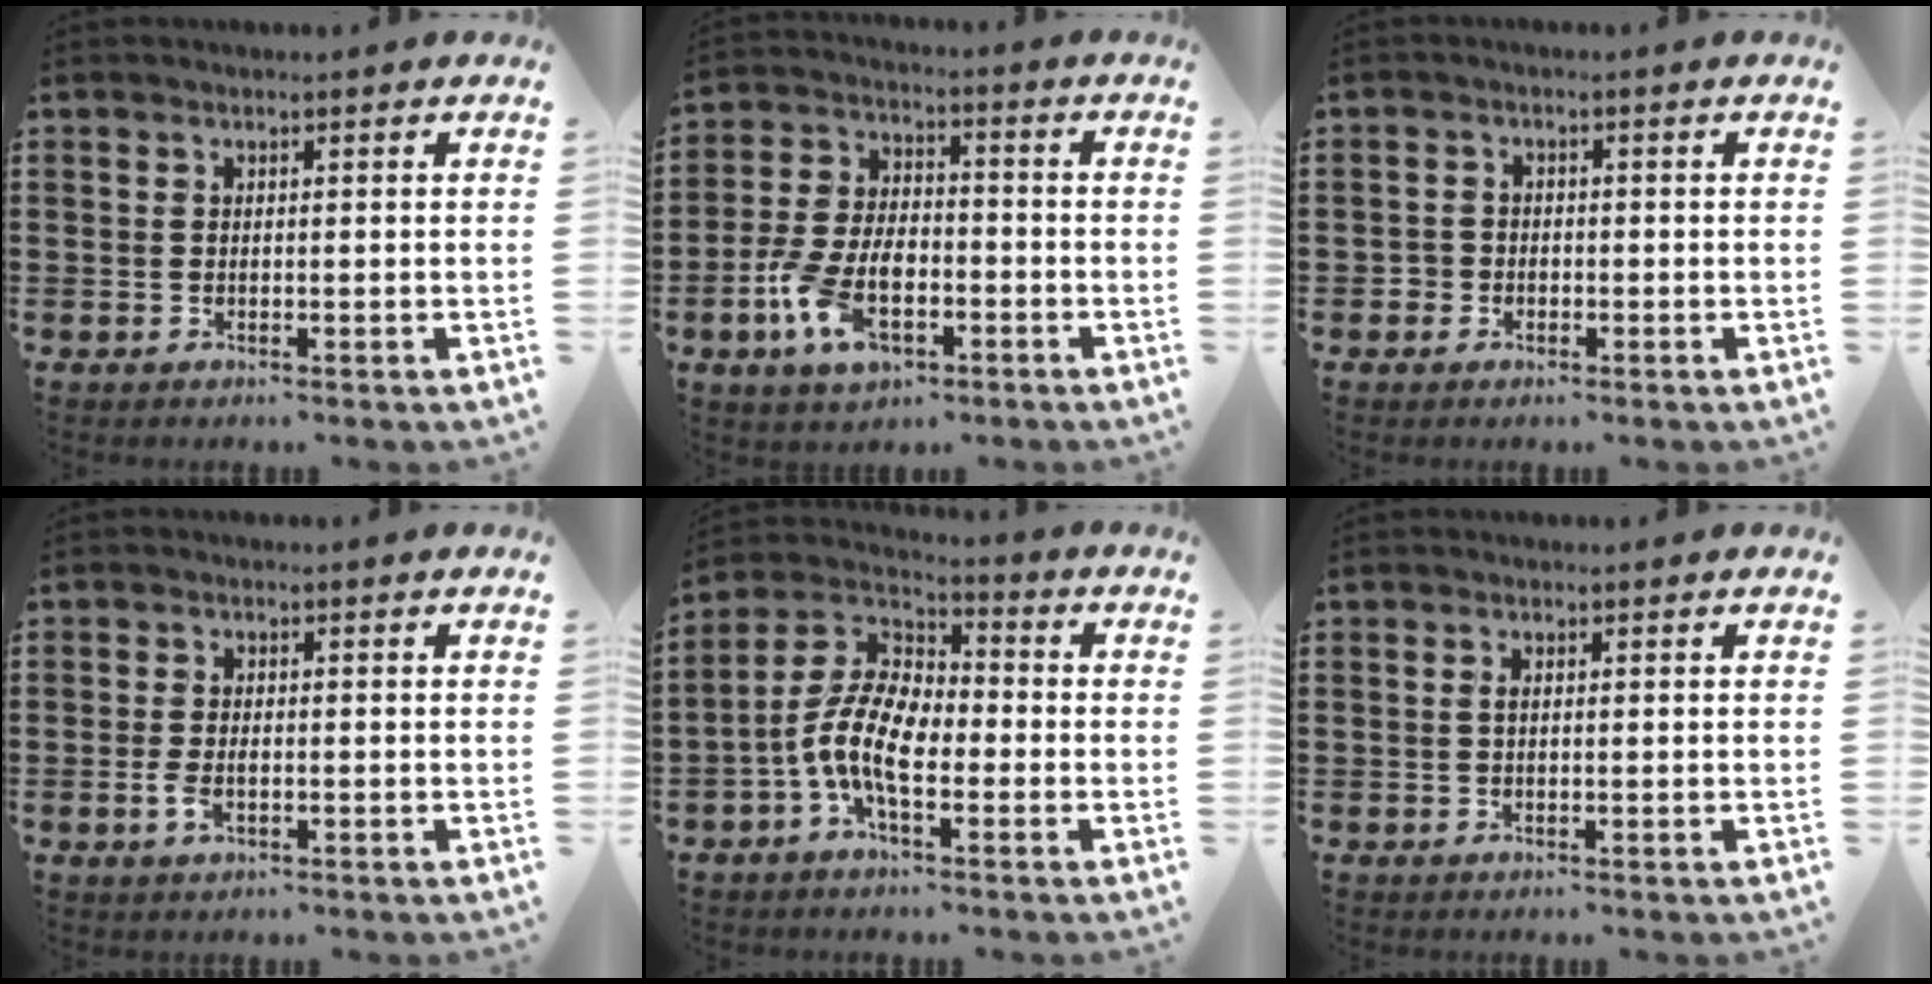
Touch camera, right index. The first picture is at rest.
{"total": 9.5, "force": [-3.6, 5.3, 7.0], "torque": [-0.165, 0.002, -0.070]}
{"total": 1.9, "force": [-1.0, 1.6, 0.3], "torque": [-0.011, 0.003, -0.022]}
{"total": 2.5, "force": [-0.6, 1.2, 2.1], "torque": [-0.054, -0.006, -0.015]}
{"total": 10.0, "force": [-3.4, 4.4, 8.3], "torque": [-0.206, -0.008, -0.071]}
{"total": 0.7, "force": [-0.1, 0.1, 0.7], "torque": [-0.015, -0.002, -0.001]}